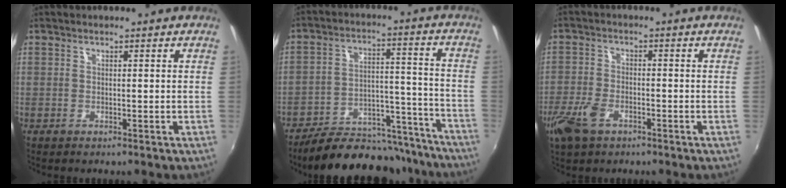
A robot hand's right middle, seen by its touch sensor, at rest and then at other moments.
{"total": 21.3, "force": [-18.7, 7.7, 6.7], "torque": [-0.115, 0.044, -0.240]}
{"total": 7.3, "force": [-4.3, 4.0, 4.3], "torque": [-0.110, -0.009, -0.082]}